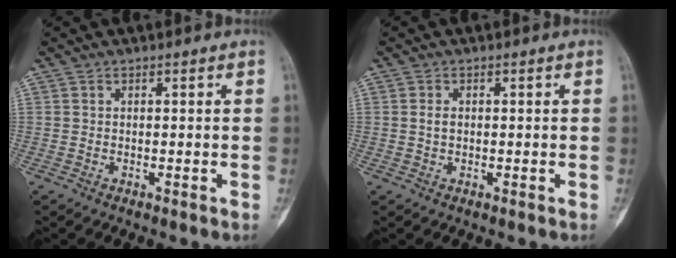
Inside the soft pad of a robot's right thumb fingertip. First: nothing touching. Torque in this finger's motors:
{"motor_torque": [0.02, 0.01, 0.08, -0.12, 0.07]}